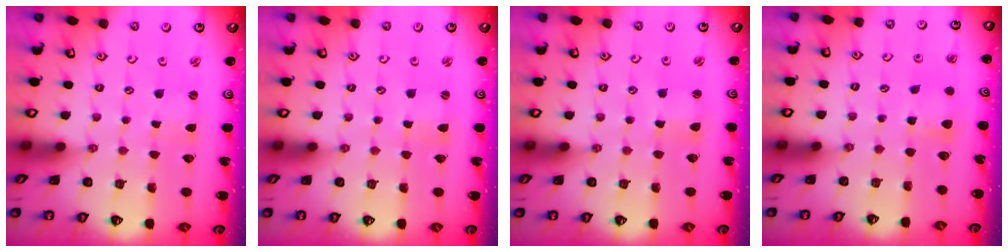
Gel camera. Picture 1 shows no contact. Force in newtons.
{"total": 0.7, "press": 0.7, "slide": 0.1}
{"total": 1.2, "press": 1.1, "slide": 0.3}
{"total": 4.9, "press": 4.8, "slide": 0.8}